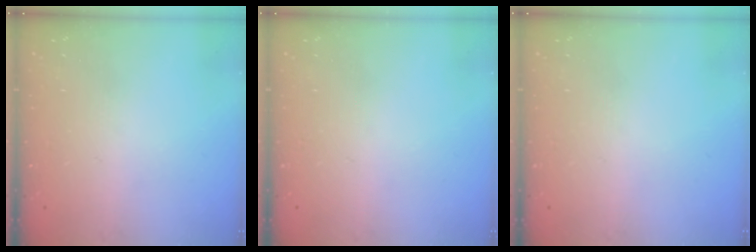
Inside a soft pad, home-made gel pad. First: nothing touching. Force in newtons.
{"total": 0.0}
{"total": 0.0}